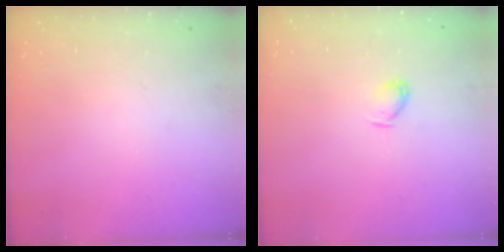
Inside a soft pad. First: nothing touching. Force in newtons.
{"total": 3.4, "press": 3.3, "slide": 0.7}